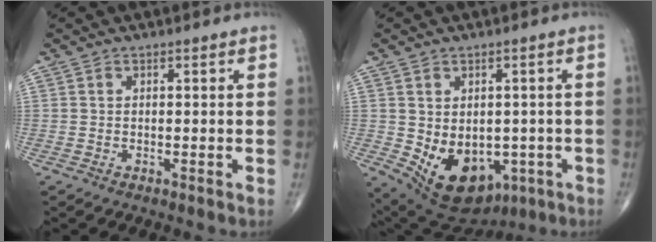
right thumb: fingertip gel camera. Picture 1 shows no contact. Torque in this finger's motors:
{"motor_torque": [-0.23, 0.84, 0.20, -0.16, 0.26]}